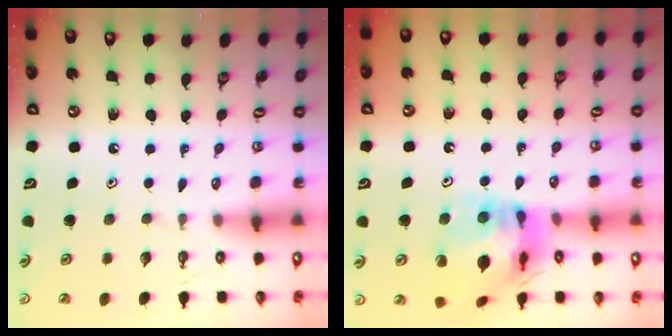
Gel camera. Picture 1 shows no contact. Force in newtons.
{"total": 16.5, "press": 16.4, "slide": 2.0}